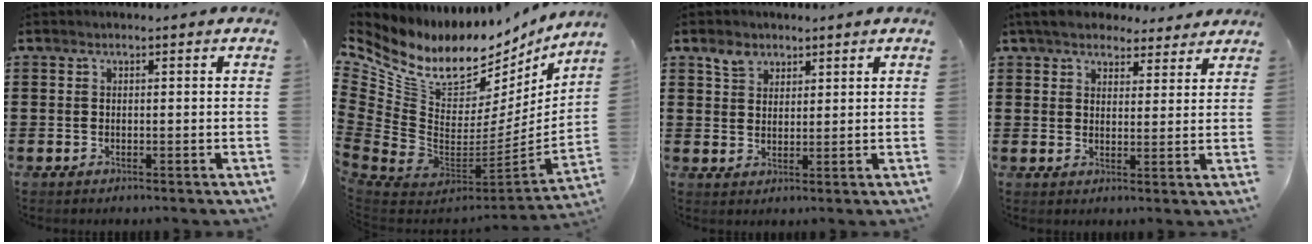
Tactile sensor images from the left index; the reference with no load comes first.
{"total": 11.0, "force": [7.4, 6.0, 5.4], "torque": [-0.136, -0.069, 0.130]}
{"total": 3.3, "force": [2.3, 2.2, 0.8], "torque": [-0.018, 0.004, 0.043]}
{"total": 5.2, "force": [4.7, 1.7, 1.4], "torque": [-0.045, -0.007, 0.088]}